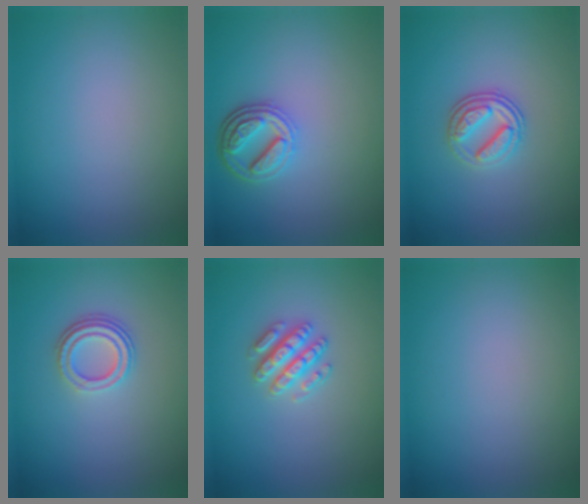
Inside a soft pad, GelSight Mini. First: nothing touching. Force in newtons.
{"total": 4.1, "press": 3.2, "slide": 2.5}
{"total": 3.4, "press": 2.7, "slide": 2.0}
{"total": 3.1, "press": 2.2, "slide": 2.2}
{"total": 3.0, "press": 2.8, "slide": 1.1}
{"total": 0.0}